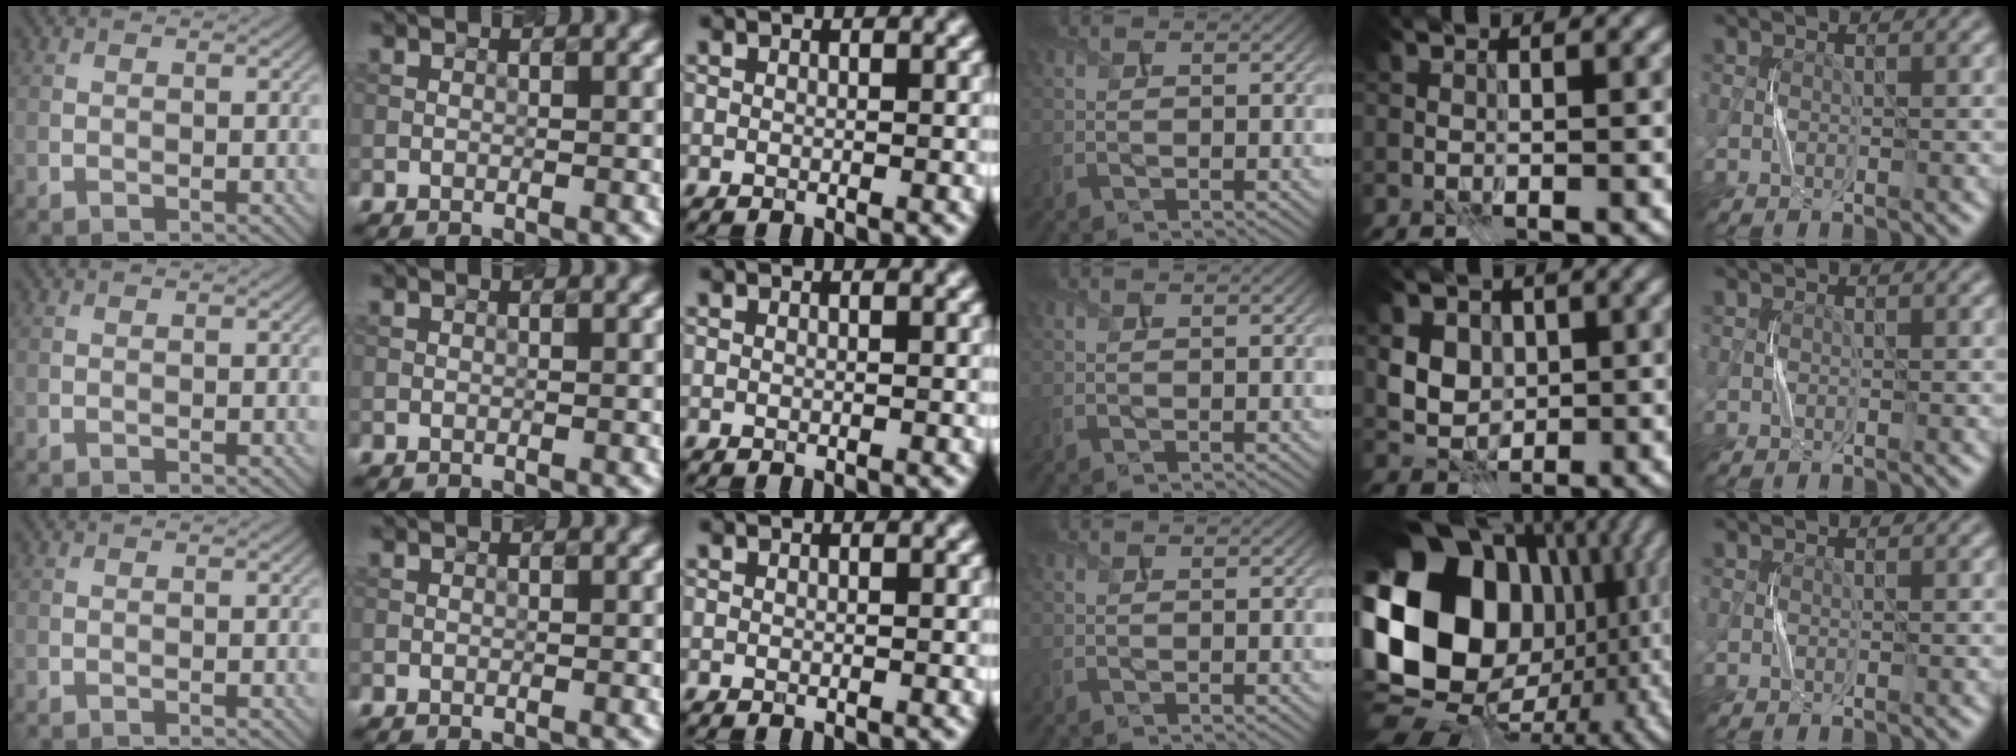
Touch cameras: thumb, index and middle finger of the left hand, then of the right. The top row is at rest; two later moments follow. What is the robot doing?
{"motion": "press", "object": "sticker"}